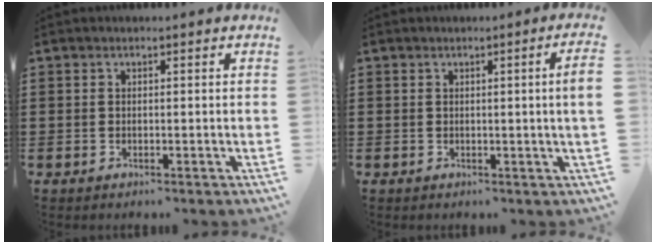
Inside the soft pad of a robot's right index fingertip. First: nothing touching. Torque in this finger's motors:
{"motor_torque": [0.39, -0.29, 0.06, 0.08]}